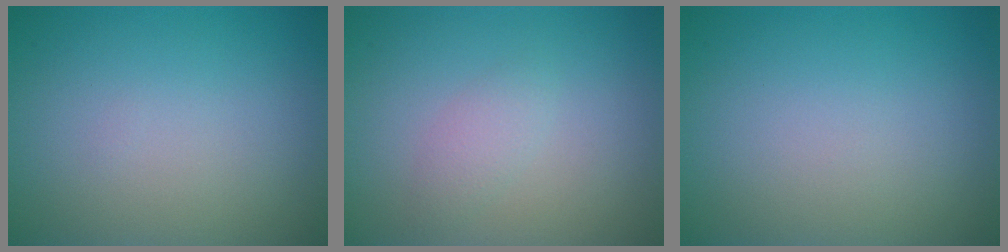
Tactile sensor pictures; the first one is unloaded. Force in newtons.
{"total": 1.4, "press": 1.4, "slide": 0.1}
{"total": 0.0}